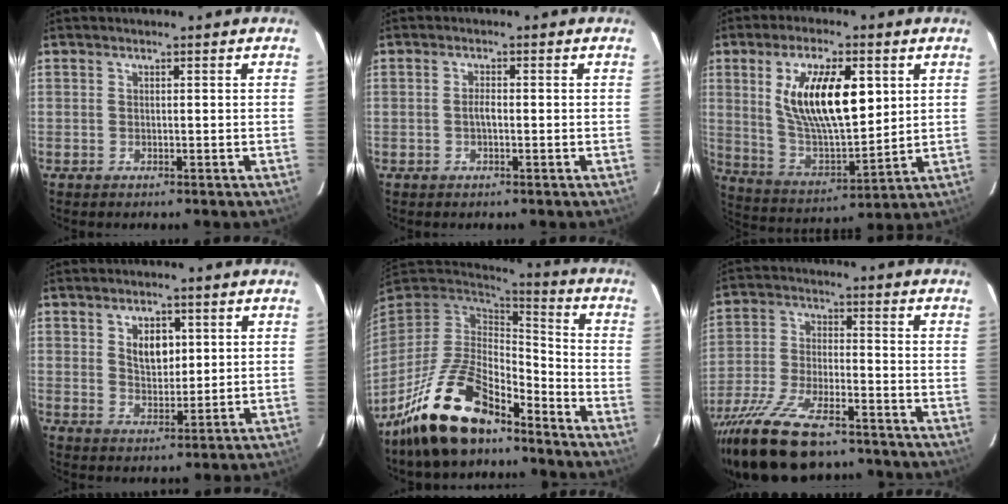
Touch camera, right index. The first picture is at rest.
{"total": 1.4, "force": [-0.4, 0.5, 1.3], "torque": [-0.026, 0.004, -0.009]}
{"total": 17.0, "force": [4.9, 6.5, 14.9], "torque": [-0.272, -0.002, 0.098]}
{"total": 5.5, "force": [1.8, 3.4, 3.9], "torque": [-0.062, 0.004, 0.035]}
{"total": 18.6, "force": [-13.4, 7.1, 10.8], "torque": [-0.228, -0.016, -0.242]}
{"total": 19.5, "force": [-15.3, 6.5, 10.2], "torque": [-0.216, -0.038, -0.261]}